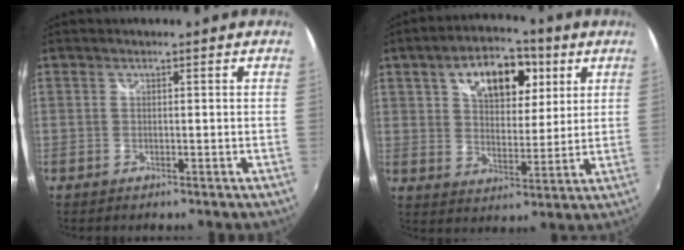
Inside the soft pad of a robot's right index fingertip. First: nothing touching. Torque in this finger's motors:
{"motor_torque": [0.47, 0.30, 0.64, 0.13]}